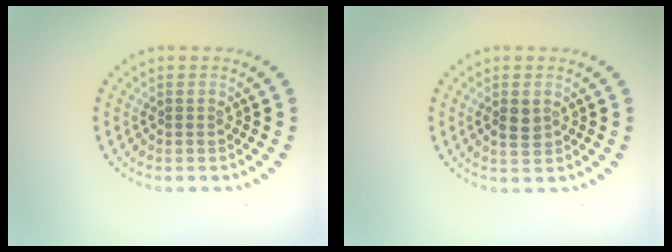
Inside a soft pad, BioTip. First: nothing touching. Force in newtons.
{"total": 1.5, "press": 1.5, "slide": 0.2}